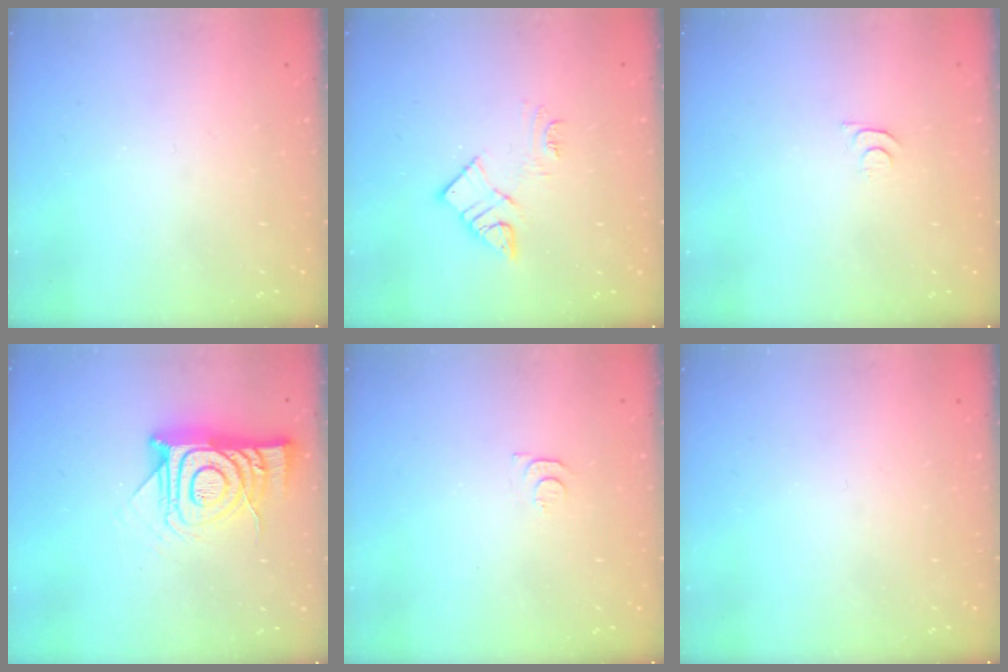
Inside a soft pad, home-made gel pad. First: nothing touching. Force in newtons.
{"total": 9.7, "press": 9.6, "slide": 0.6}
{"total": 3.2, "press": 3.2, "slide": 0.4}
{"total": 16.1, "press": 16.1, "slide": 1.3}
{"total": 3.7, "press": 3.6, "slide": 0.4}
{"total": 0.0}